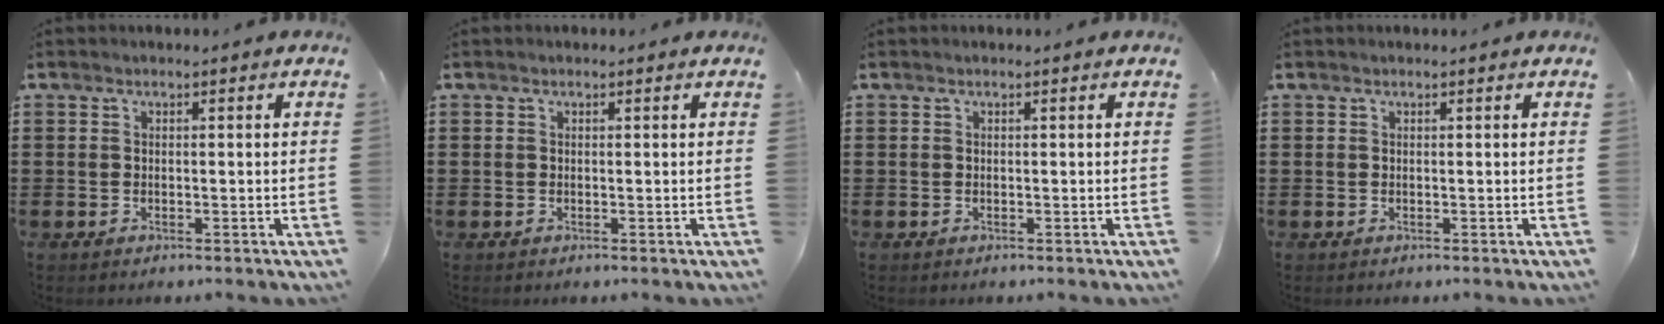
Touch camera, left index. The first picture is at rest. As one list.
[{"total": 0.0}, {"total": 0.0}, {"total": 0.0}]